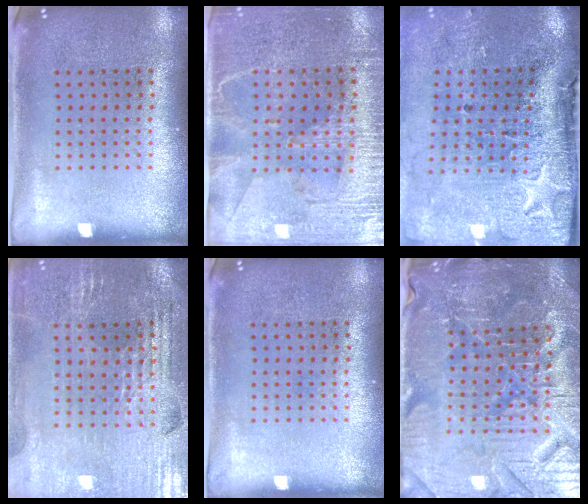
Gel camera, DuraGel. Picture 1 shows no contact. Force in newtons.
{"total": 3.1, "press": 2.8, "slide": 1.1}
{"total": 4.8, "press": 3.8, "slide": 3.0}
{"total": 2.7, "press": 2.7, "slide": 0.5}
{"total": 0.0}
{"total": 4.8, "press": 4.6, "slide": 1.2}